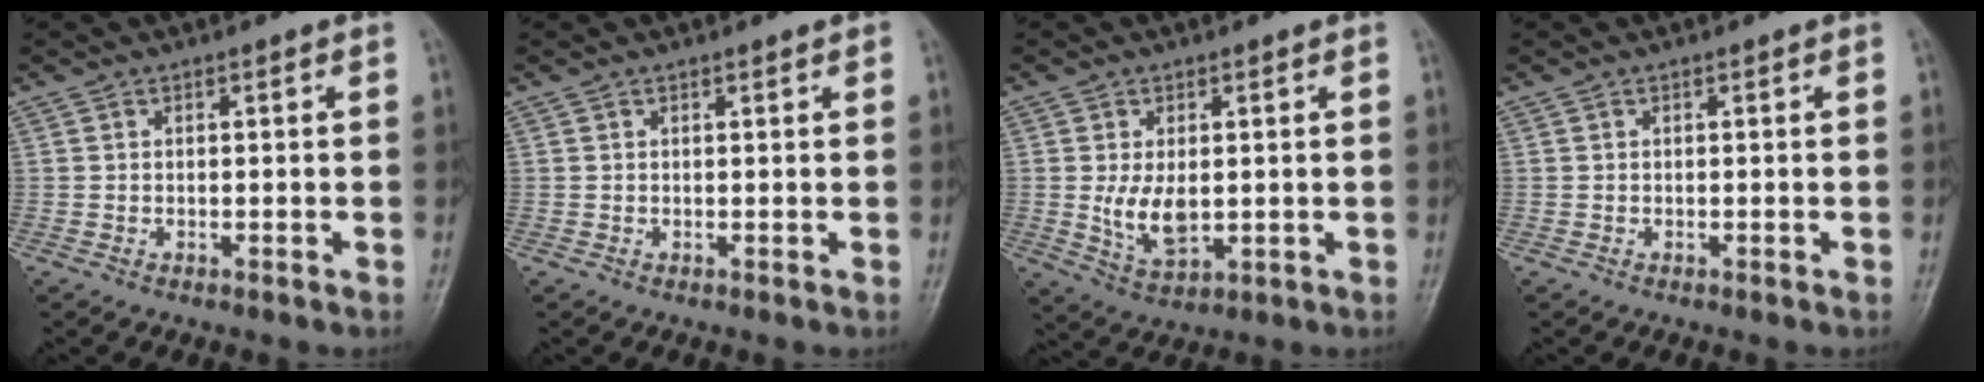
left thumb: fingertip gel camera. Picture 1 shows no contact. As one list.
[{"total": 0.7, "force": [0.5, 0.2, 0.6], "torque": [-0.006, 0.000, 0.004]}, {"total": 6.7, "force": [0.1, 3.9, 5.5], "torque": [-0.091, -0.014, 0.013]}, {"total": 0.0}]